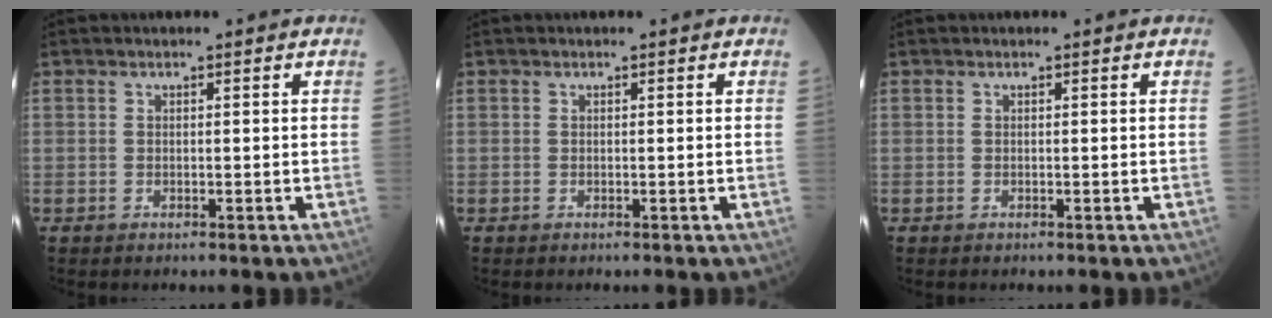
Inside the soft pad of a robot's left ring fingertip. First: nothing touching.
{"total": 0.0}
{"total": 0.0}